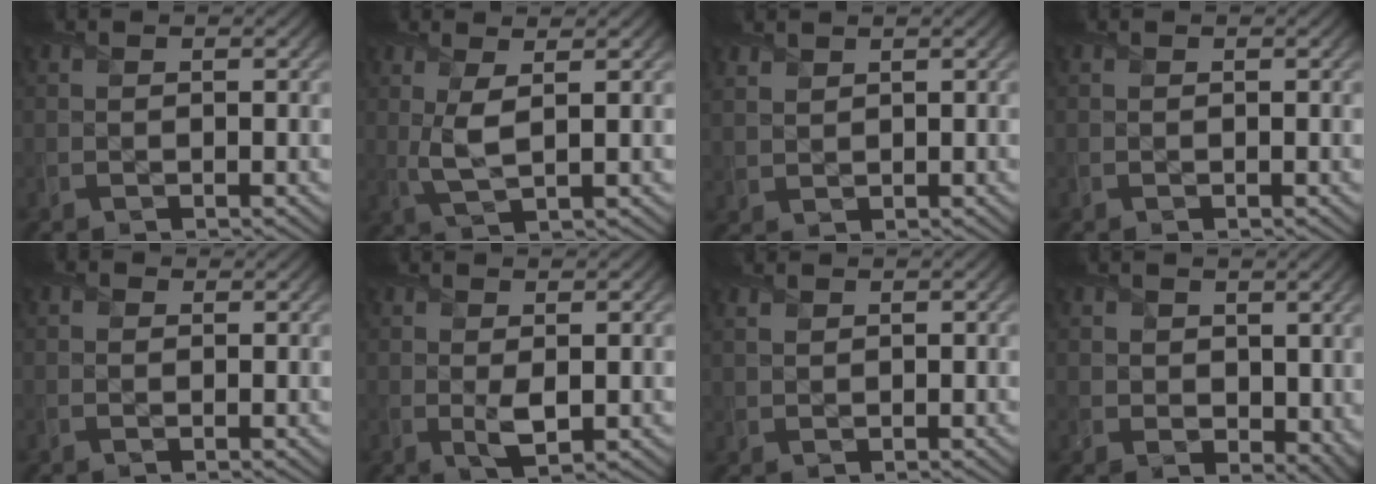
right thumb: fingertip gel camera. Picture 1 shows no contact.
{"total": 3.8, "force": [1.0, 0.9, 3.5], "torque": [-0.084, -0.002, 0.024]}
{"total": 2.5, "force": [1.9, 1.3, 1.0], "torque": [-0.030, 0.003, 0.047]}
{"total": 0.0}
{"total": 0.9, "force": [0.5, 0.7, 0.2], "torque": [-0.003, -0.002, 0.005]}
{"total": 2.2, "force": [0.4, 0.6, 2.1], "torque": [-0.045, -0.004, 0.012]}
{"total": 1.9, "force": [1.5, 1.0, 0.8], "torque": [-0.023, 0.004, 0.036]}
{"total": 5.0, "force": [1.9, 3.8, 2.6], "torque": [-0.067, -0.018, 0.040]}